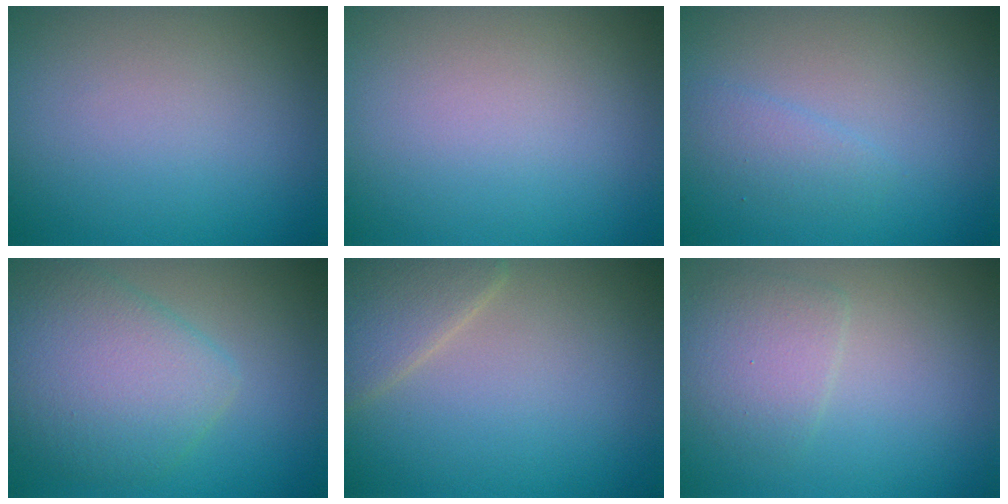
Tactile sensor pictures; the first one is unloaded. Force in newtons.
{"total": 0.0}
{"total": 1.3, "press": 1.3, "slide": 0.1}
{"total": 5.5, "press": 5.5, "slide": 0.1}
{"total": 3.3, "press": 3.3, "slide": 0.2}
{"total": 2.4, "press": 2.4, "slide": 0.1}